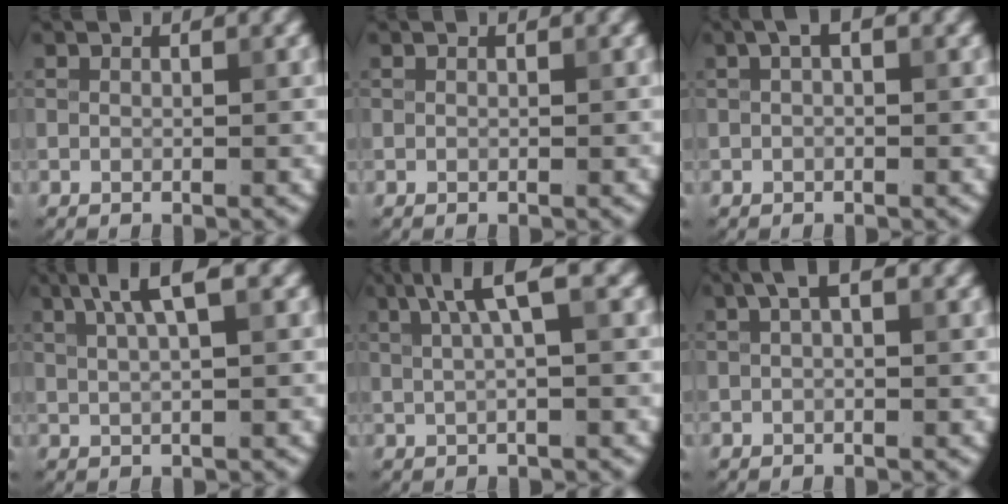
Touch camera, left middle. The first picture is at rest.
{"total": 0.0}
{"total": 1.4, "force": [0.4, 0.5, 1.2], "torque": [-0.022, 0.005, 0.005]}
{"total": 3.7, "force": [1.9, 0.8, 3.1], "torque": [-0.048, 0.005, 0.033]}
{"total": 4.2, "force": [1.6, 0.8, 3.8], "torque": [-0.061, 0.009, 0.026]}
{"total": 1.8, "force": [0.7, 0.6, 1.6], "torque": [-0.028, 0.007, 0.010]}